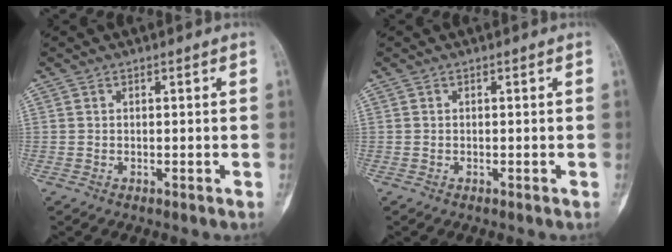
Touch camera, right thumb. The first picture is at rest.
{"total": 0.0}